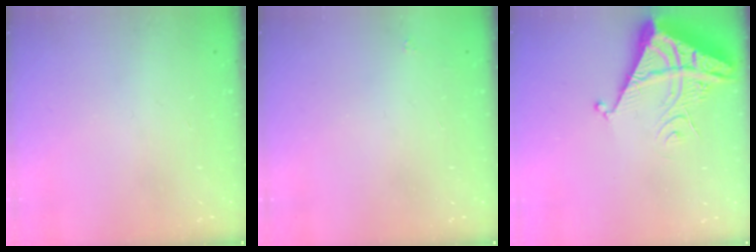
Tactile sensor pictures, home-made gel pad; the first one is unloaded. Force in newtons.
{"total": 1.6, "press": 1.5, "slide": 0.2}
{"total": 7.0, "press": 6.9, "slide": 0.7}